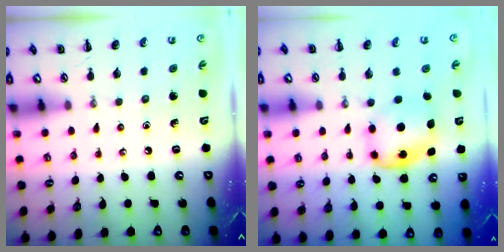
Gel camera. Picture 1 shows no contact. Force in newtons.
{"total": 6.3, "press": 6.2, "slide": 0.7}